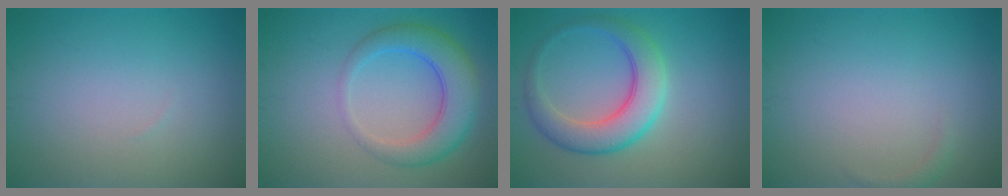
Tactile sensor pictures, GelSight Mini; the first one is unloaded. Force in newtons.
{"total": 5.5, "press": 5.5, "slide": 0.3}
{"total": 5.5, "press": 5.5, "slide": 0.2}
{"total": 0.7, "press": 0.7, "slide": 0.1}